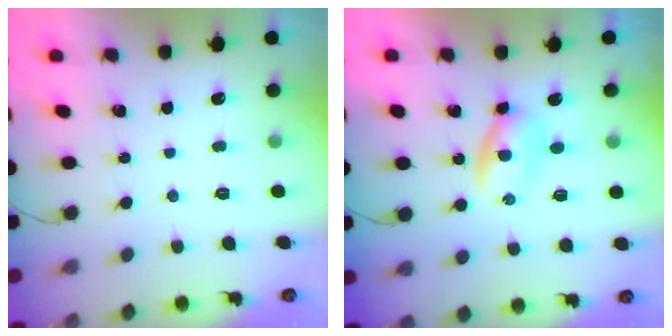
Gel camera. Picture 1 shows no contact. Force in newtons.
{"total": 3.3, "press": 3.2, "slide": 1.1}